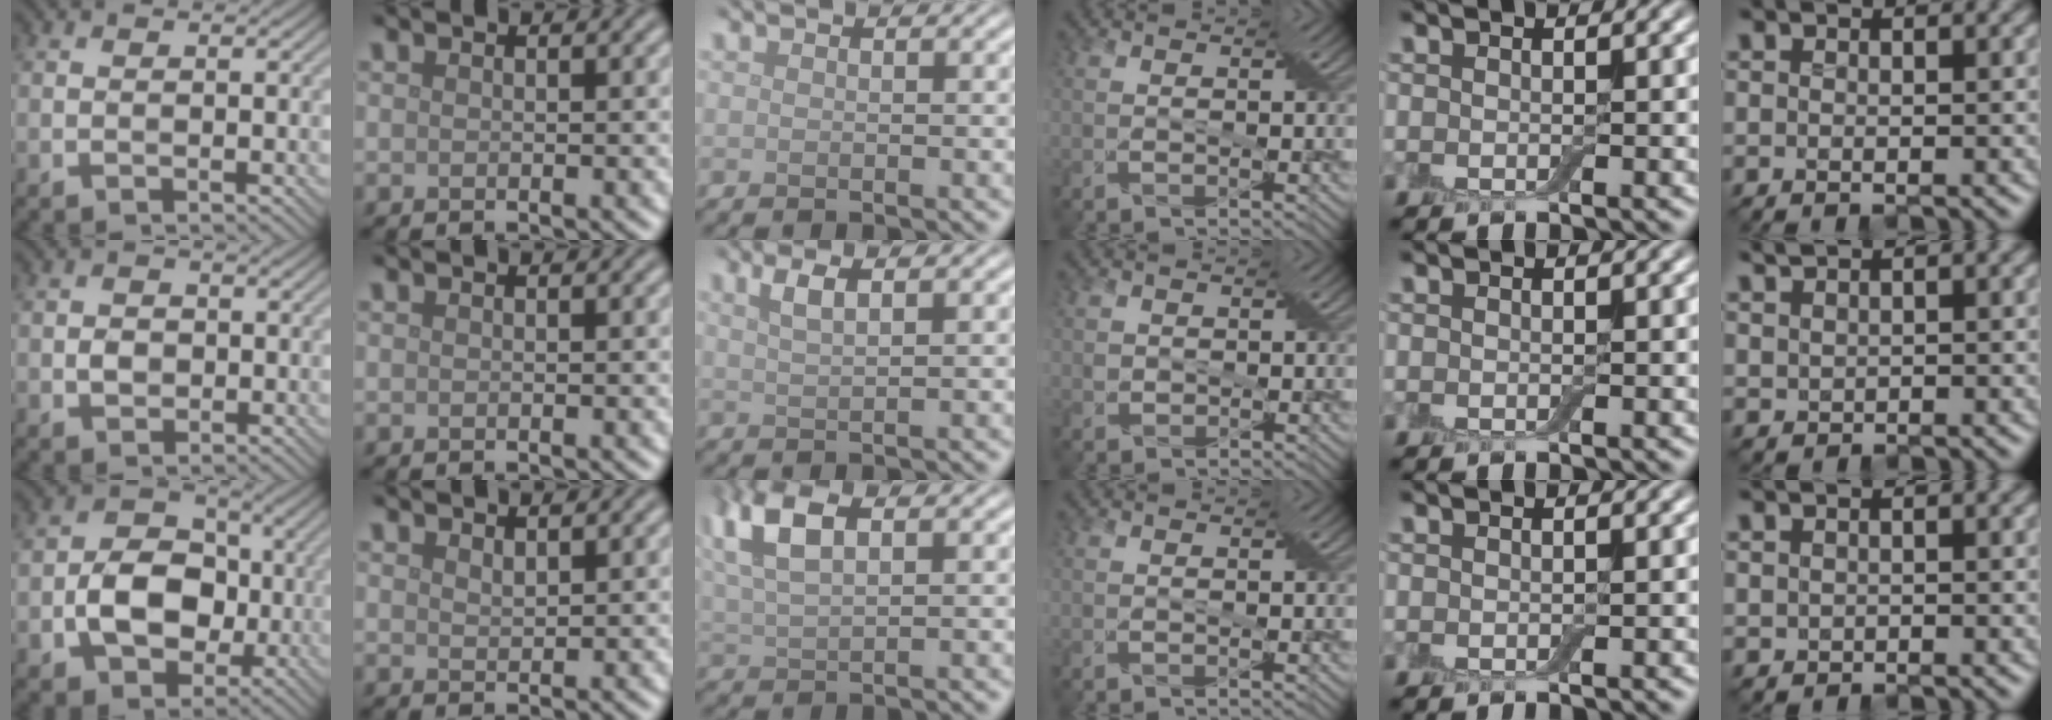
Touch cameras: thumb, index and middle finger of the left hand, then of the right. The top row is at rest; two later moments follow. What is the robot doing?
{"motion": "cut", "object": "cling film"}